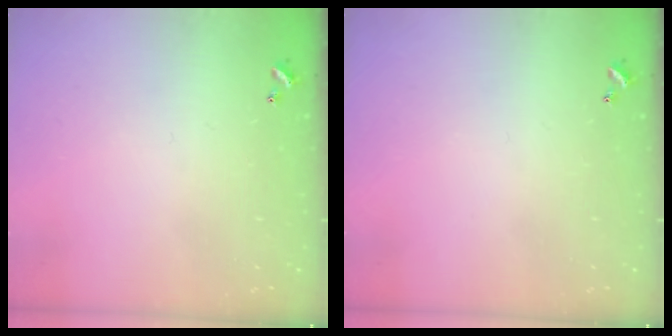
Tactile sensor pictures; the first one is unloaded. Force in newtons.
{"total": 0.0}